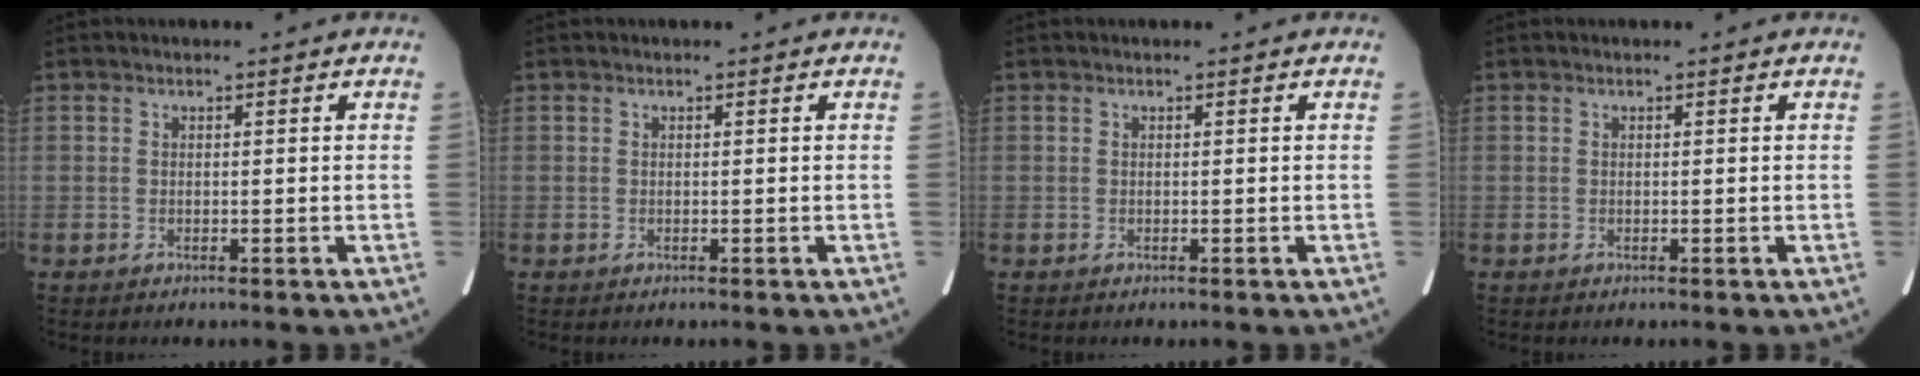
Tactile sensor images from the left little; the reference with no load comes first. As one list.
[{"total": 0.0}, {"total": 0.0}, {"total": 0.0}]